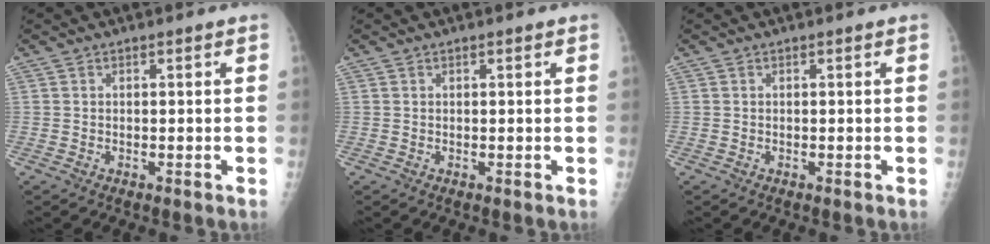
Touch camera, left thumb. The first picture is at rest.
{"total": 0.5, "force": [0.2, 0.1, 0.5], "torque": [-0.008, 0.001, 0.003]}
{"total": 0.0}